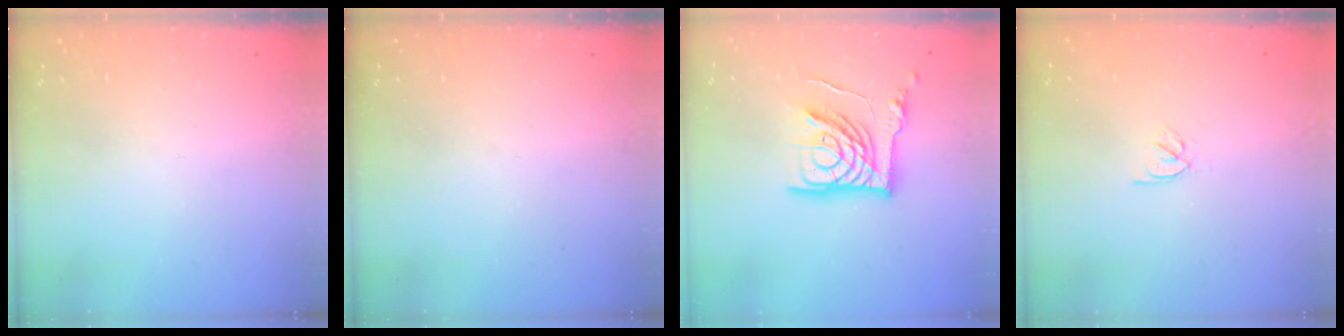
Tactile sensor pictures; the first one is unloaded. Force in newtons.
{"total": 0.0}
{"total": 15.2, "press": 15.1, "slide": 1.4}
{"total": 2.5, "press": 2.4, "slide": 0.7}